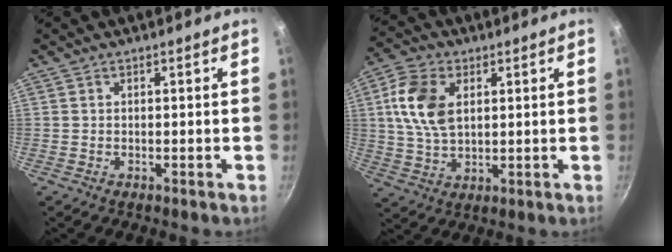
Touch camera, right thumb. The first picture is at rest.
{"total": 11.2, "force": [2.7, 7.1, 8.3], "torque": [-0.148, 0.001, 0.049]}